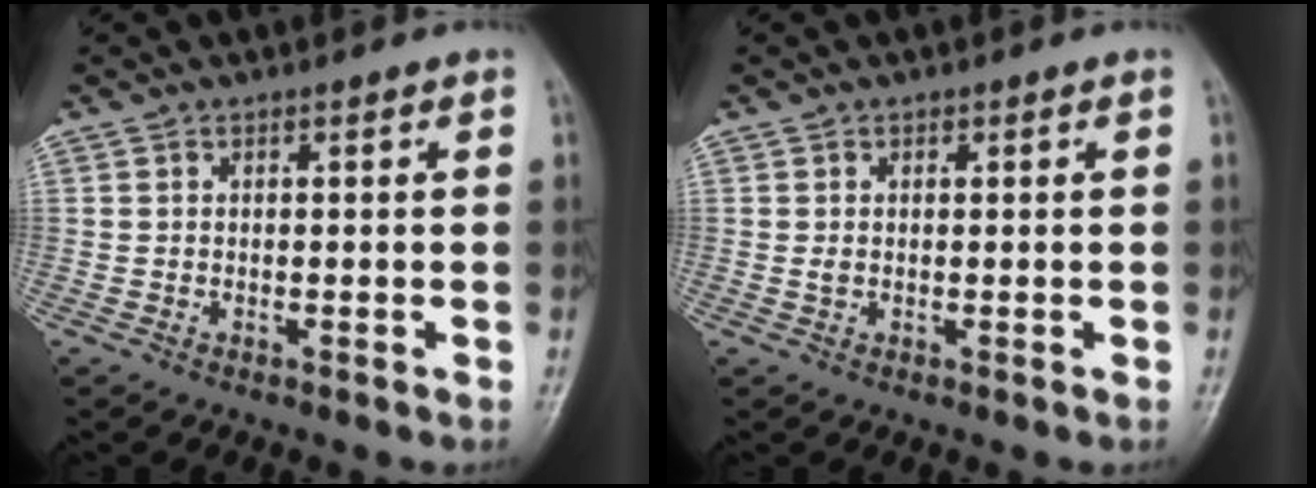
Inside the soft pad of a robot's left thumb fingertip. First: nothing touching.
{"total": 1.1, "force": [0.2, 0.9, 0.7], "torque": [-0.011, 0.000, 0.005]}